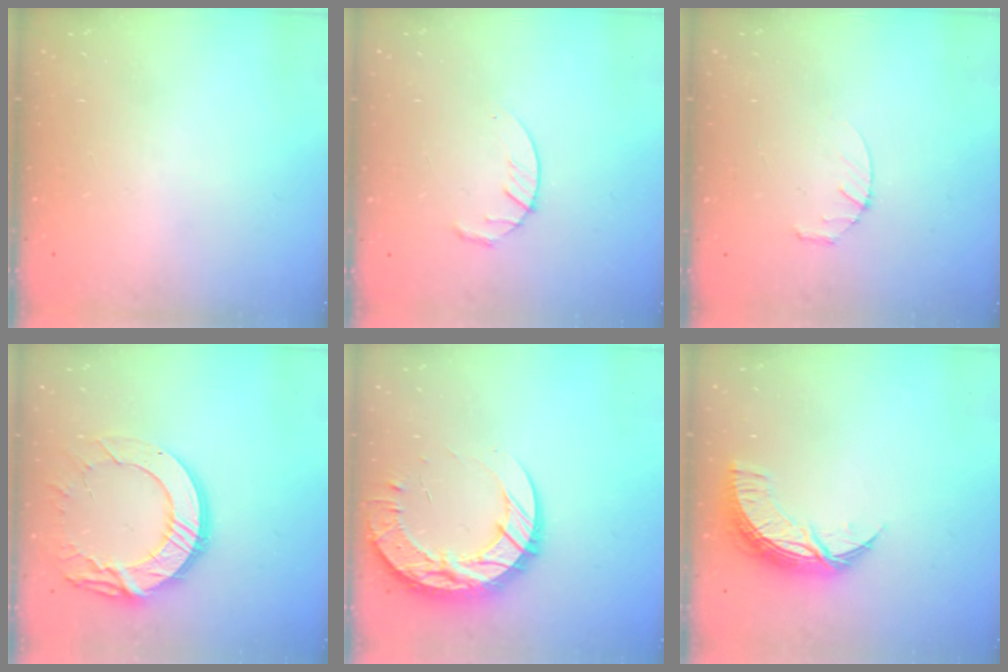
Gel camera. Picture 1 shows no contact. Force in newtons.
{"total": 4.3, "press": 4.2, "slide": 0.6}
{"total": 2.8, "press": 2.8, "slide": 0.4}
{"total": 15.1, "press": 15.1, "slide": 0.9}
{"total": 18.6, "press": 18.5, "slide": 1.6}
{"total": 10.0, "press": 10.0, "slide": 0.5}